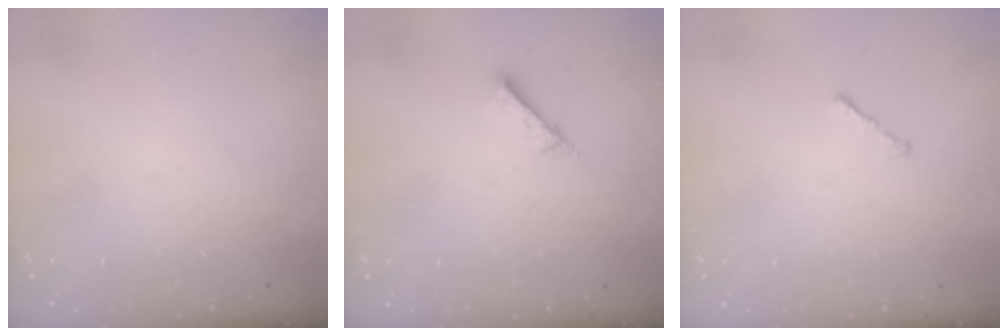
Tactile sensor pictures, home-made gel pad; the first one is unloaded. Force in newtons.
{"total": 2.7, "press": 2.7, "slide": 0.2}
{"total": 0.6, "press": 0.5, "slide": 0.4}